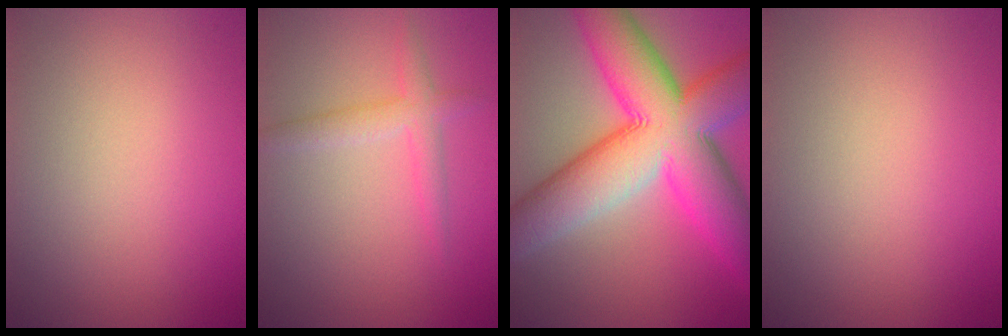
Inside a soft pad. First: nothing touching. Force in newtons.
{"total": 2.3, "press": 2.3, "slide": 0.1}
{"total": 14.9, "press": 14.9, "slide": 0.4}
{"total": 0.0}